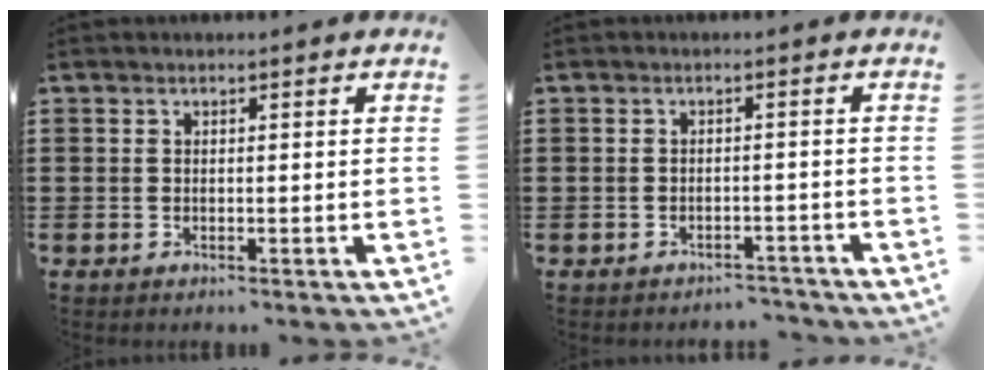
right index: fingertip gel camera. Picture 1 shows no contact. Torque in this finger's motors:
{"motor_torque": [-1.05, 1.09, -1.05, -0.21]}